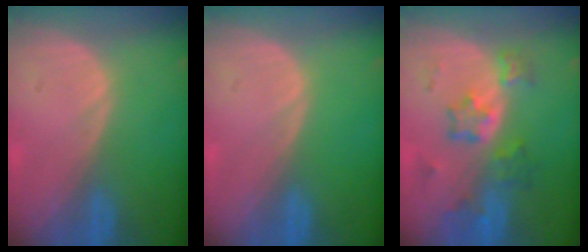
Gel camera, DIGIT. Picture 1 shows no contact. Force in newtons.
{"total": 0.0}
{"total": 7.1, "press": 6.5, "slide": 2.9}